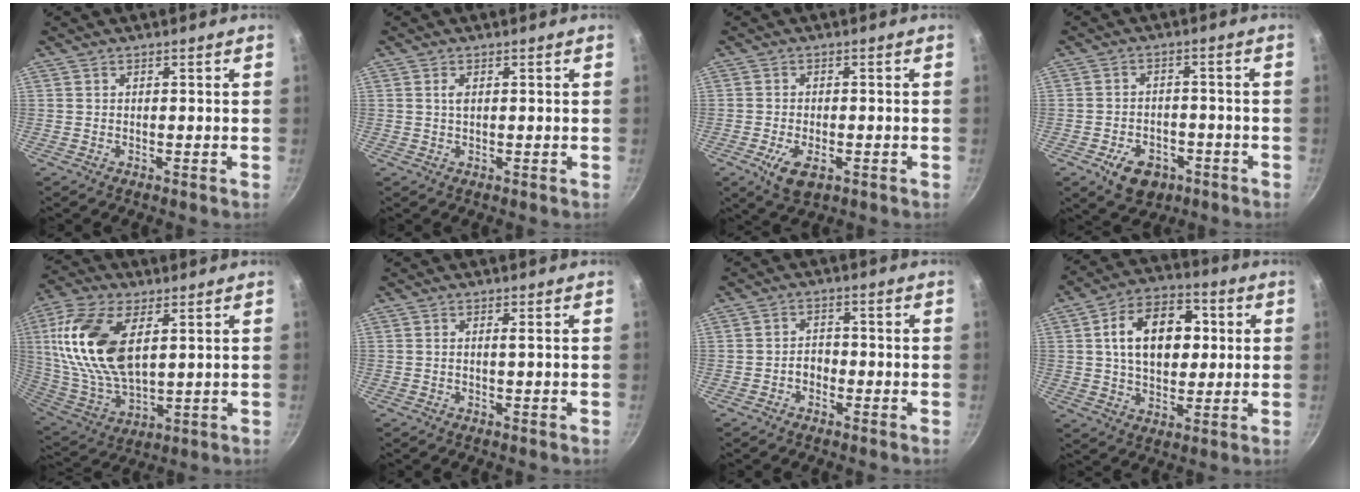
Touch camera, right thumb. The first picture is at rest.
{"total": 1.4, "force": [0.4, 0.7, 1.1], "torque": [-0.020, 0.001, 0.006]}
{"total": 6.0, "force": [-2.3, 3.0, 4.6], "torque": [-0.081, -0.001, -0.036]}
{"total": 8.3, "force": [-4.1, 5.8, 4.4], "torque": [-0.047, 0.025, -0.054]}
{"total": 19.7, "force": [5.6, 10.4, 15.8], "torque": [-0.309, -0.017, 0.113]}
{"total": 0.8, "force": [0.1, -0.1, 0.8], "torque": [-0.014, -0.001, 0.000]}
{"total": 2.8, "force": [-1.2, 2.0, 1.4], "torque": [-0.006, 0.019, -0.024]}
{"total": 16.2, "force": [2.9, 10.9, 11.7], "torque": [-0.149, 0.015, 0.038]}